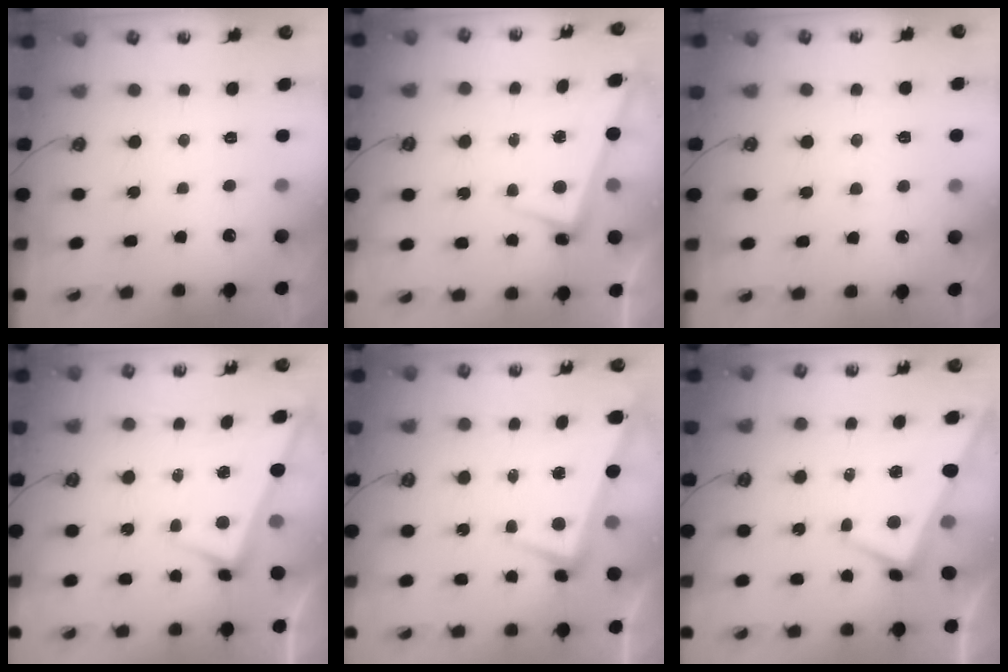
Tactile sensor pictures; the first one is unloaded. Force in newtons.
{"total": 2.5, "press": 2.4, "slide": 0.5}
{"total": 5.9, "press": 5.9, "slide": 0.5}
{"total": 2.6, "press": 2.6, "slide": 0.4}
{"total": 2.1, "press": 1.8, "slide": 1.1}
{"total": 1.0, "press": 0.4, "slide": 1.0}